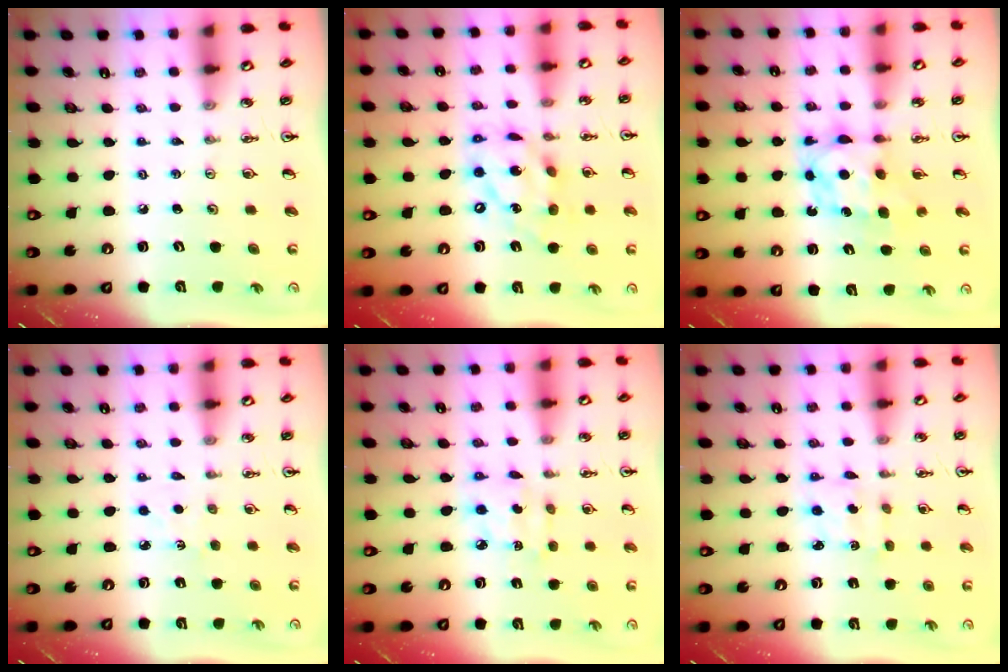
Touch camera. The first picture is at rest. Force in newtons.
{"total": 14.6, "press": 14.6, "slide": 1.2}
{"total": 6.9, "press": 6.9, "slide": 0.6}
{"total": 2.9, "press": 2.9, "slide": 0.4}
{"total": 4.3, "press": 4.3, "slide": 0.1}
{"total": 2.6, "press": 2.6, "slide": 0.6}